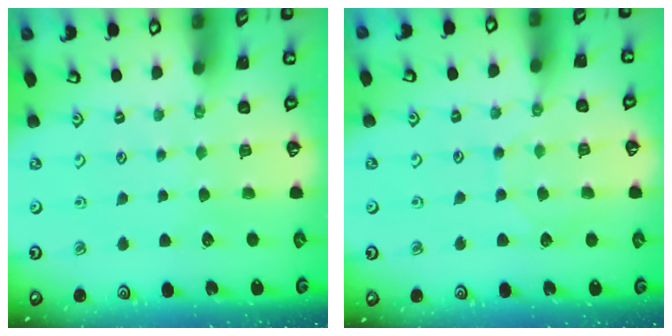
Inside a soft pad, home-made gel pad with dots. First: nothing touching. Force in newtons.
{"total": 6.1, "press": 6.1, "slide": 0.6}